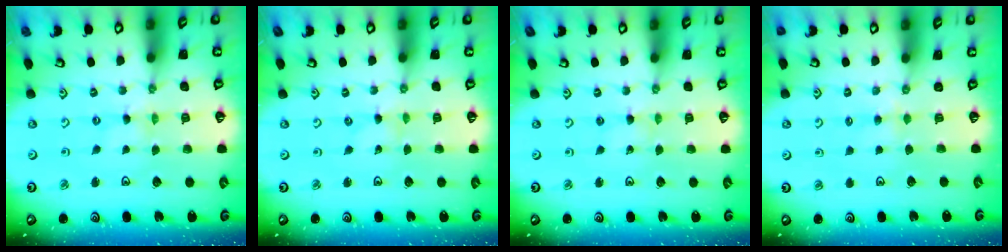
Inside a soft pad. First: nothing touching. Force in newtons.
{"total": 0.0}
{"total": 1.2, "press": 1.2, "slide": 0.2}
{"total": 3.2, "press": 3.1, "slide": 0.6}